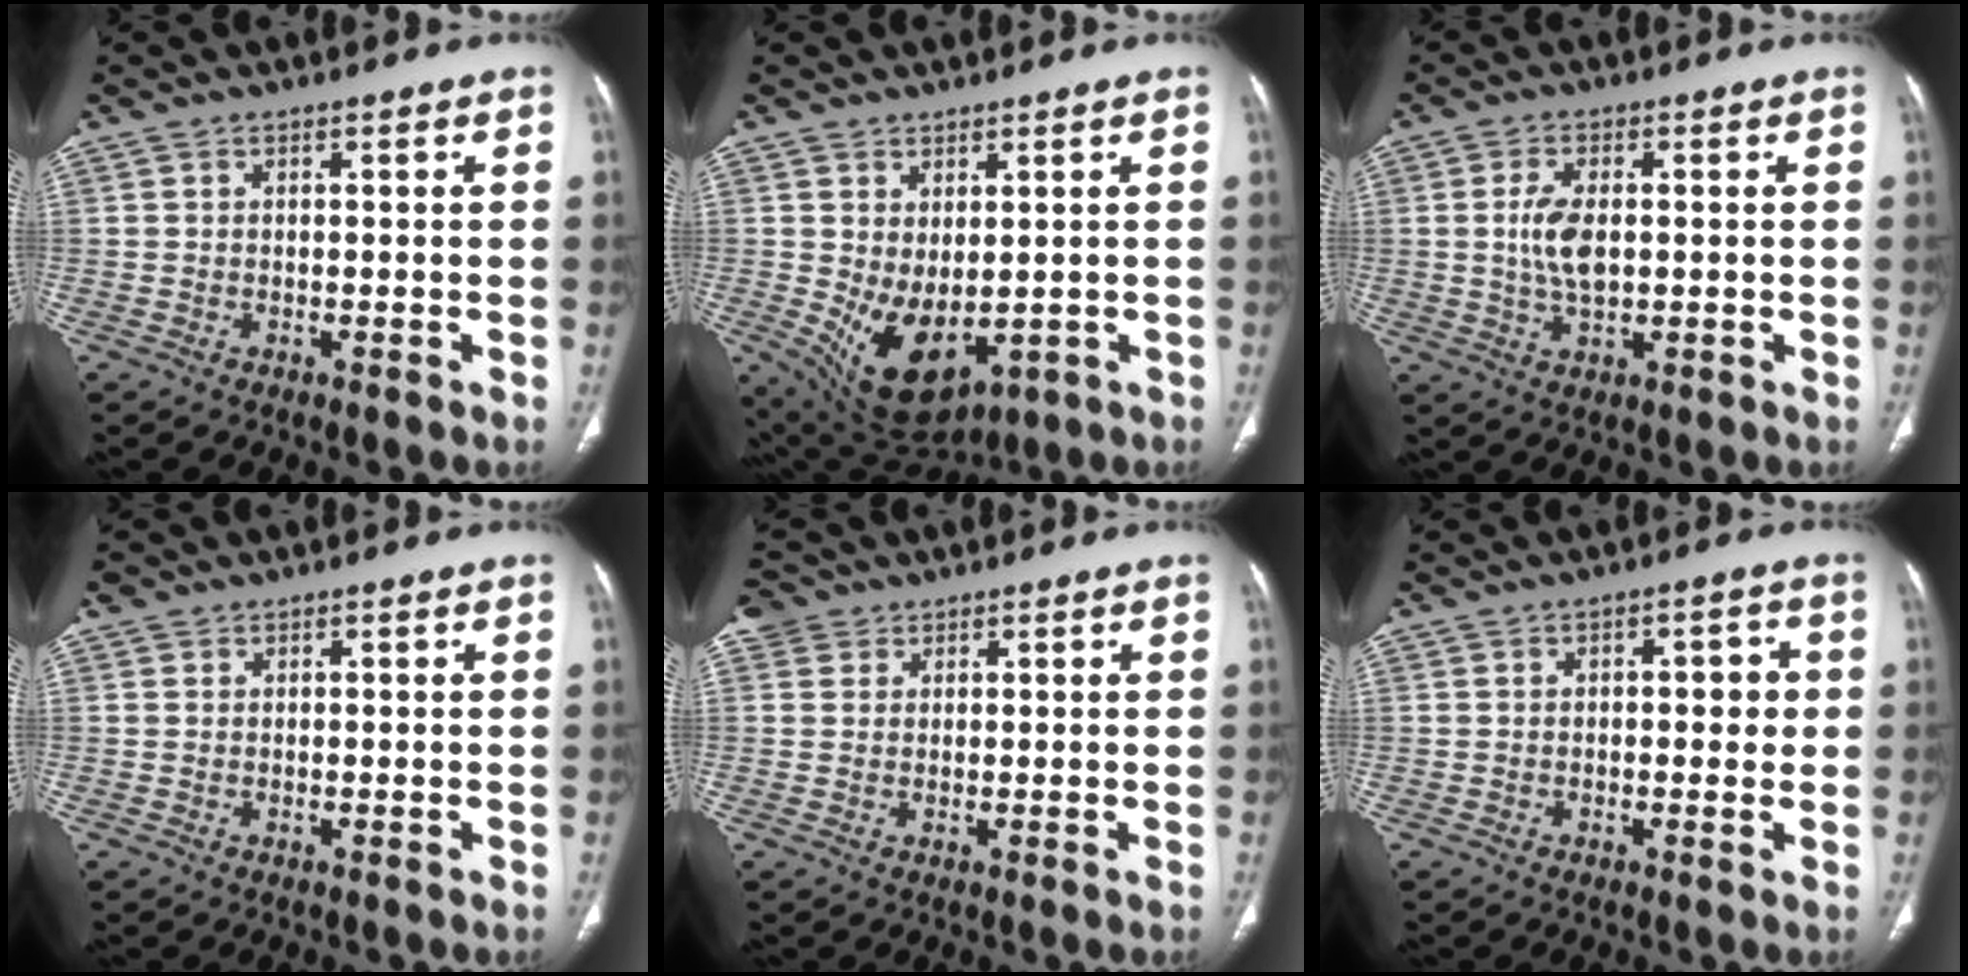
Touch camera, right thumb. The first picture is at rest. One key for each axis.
{"total": 10.7, "fx": -1.1, "fy": 6.1, "fz": 8.7, "tx": -0.135, "ty": -0.011, "tz": 0.015}
{"total": 6.4, "fx": 0.5, "fy": 3.3, "fz": 5.5, "tx": -0.110, "ty": -0.003, "tz": 0.011}
{"total": 0.9, "fx": 0.6, "fy": 0.7, "fz": 0.0, "tx": 0.011, "ty": 0.003, "tz": 0.006}
{"total": 3.0, "fx": 1.6, "fy": 2.6, "fz": 0.2, "tx": 0.013, "ty": 0.003, "tz": 0.023}
{"total": 3.8, "fx": 0.3, "fy": 2.1, "fz": 3.2, "tx": -0.022, "ty": 0.004, "tz": 0.000}